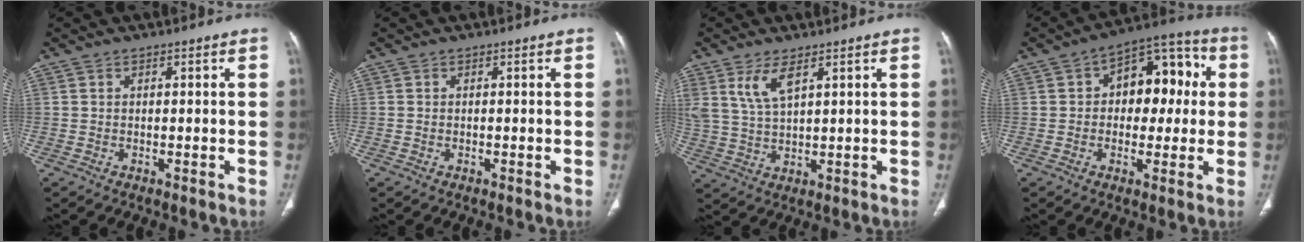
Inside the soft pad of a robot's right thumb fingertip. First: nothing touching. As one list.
[{"total": 0.0}, {"total": 6.1, "force": [3.4, 2.1, 4.6], "torque": [-0.099, -0.016, 0.080]}, {"total": 13.9, "force": [2.0, 8.7, 10.7], "torque": [-0.096, 0.036, 0.020]}]